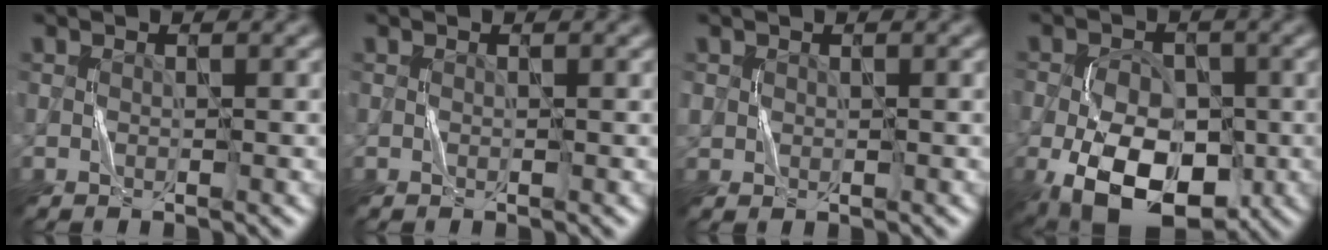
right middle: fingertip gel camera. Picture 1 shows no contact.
{"total": 0.0}
{"total": 0.8, "force": [0.4, 0.7, 0.3], "torque": [-0.005, 0.000, 0.010]}
{"total": 10.2, "force": [-4.1, 6.2, 7.1], "torque": [-0.122, -0.019, -0.073]}